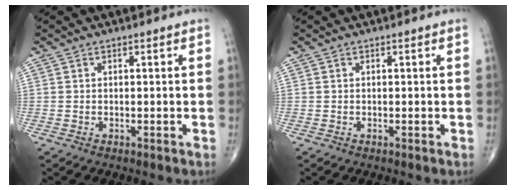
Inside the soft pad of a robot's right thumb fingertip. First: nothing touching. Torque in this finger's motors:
{"motor_torque": [0.03, 0.04, 0.01, 0.00, 0.00]}